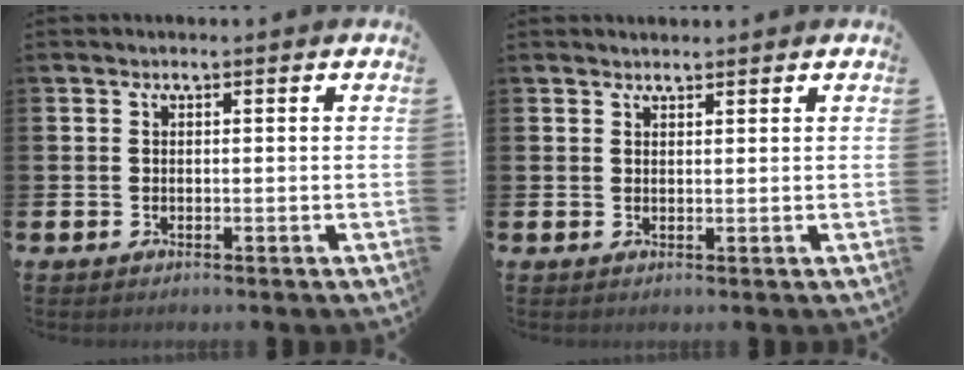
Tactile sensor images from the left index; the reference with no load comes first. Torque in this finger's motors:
{"motor_torque": [-0.61, 0.58, -1.06, -0.08]}